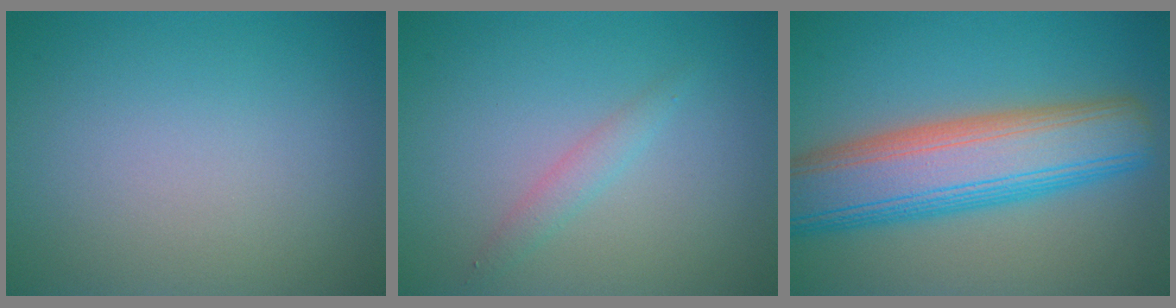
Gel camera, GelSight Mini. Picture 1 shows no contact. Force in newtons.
{"total": 1.4, "press": 1.4, "slide": 0.0}
{"total": 10.4, "press": 10.4, "slide": 0.4}